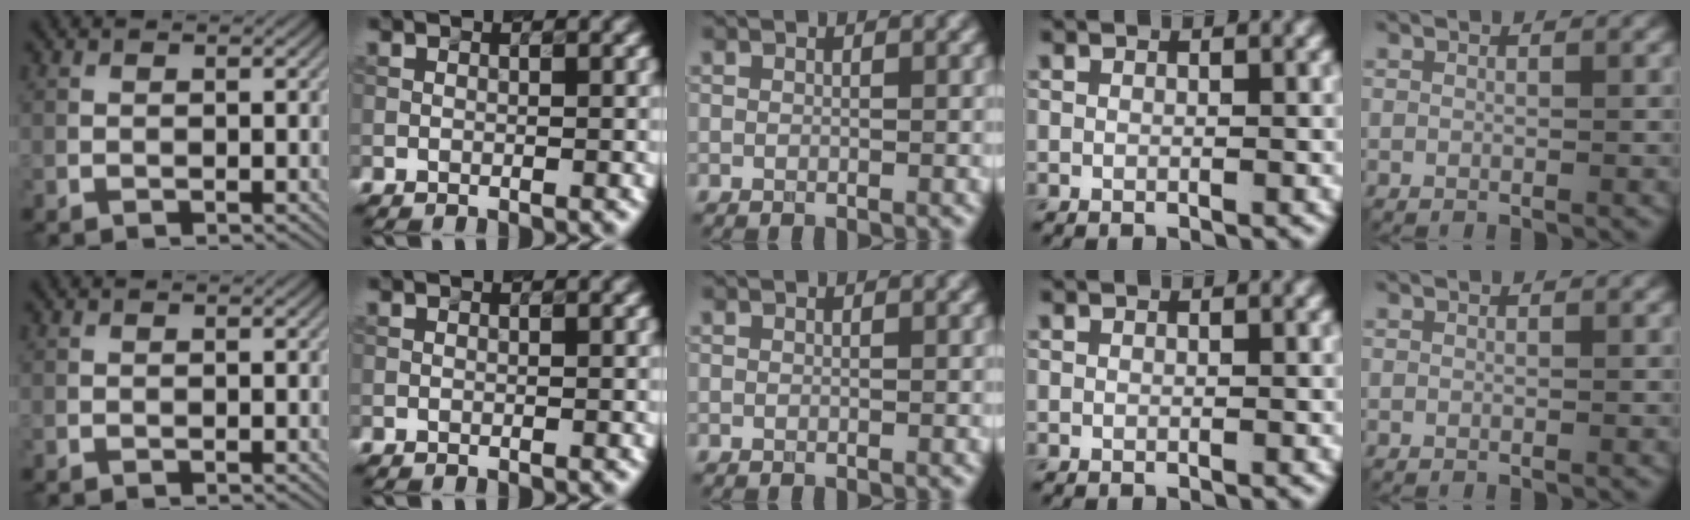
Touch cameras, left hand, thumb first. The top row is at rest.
{}